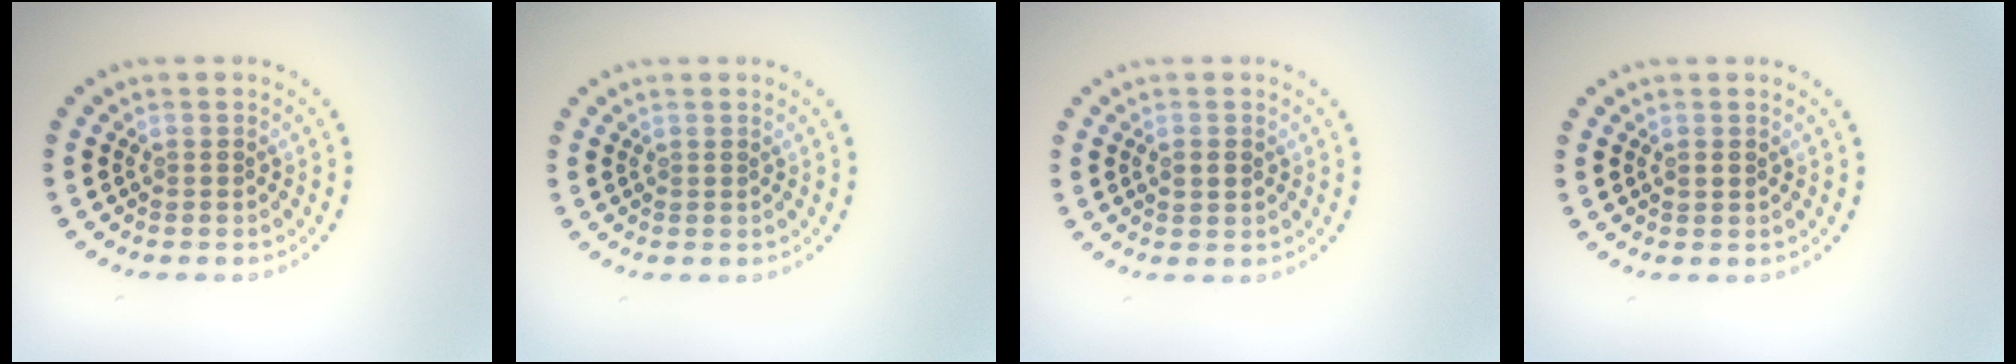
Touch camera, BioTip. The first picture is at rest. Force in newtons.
{"total": 0.0}
{"total": 1.8, "press": 1.8, "slide": 0.2}
{"total": 0.9, "press": 0.9, "slide": 0.1}